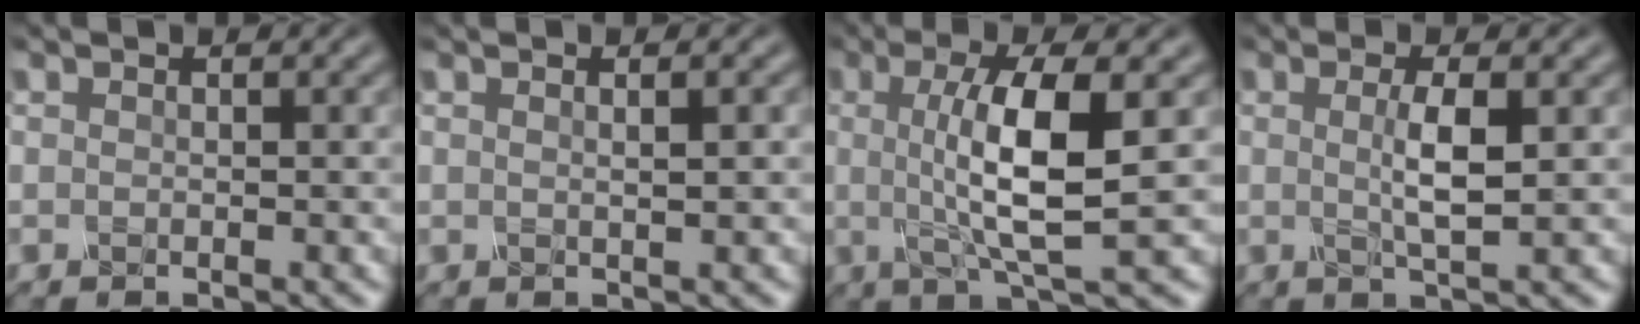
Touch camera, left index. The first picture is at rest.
{"total": 2.6, "force": [0.8, 1.0, 2.3], "torque": [-0.013, 0.007, -0.013]}
{"total": 7.5, "force": [0.3, 1.8, 7.3], "torque": [-0.119, -0.001, 0.003]}
{"total": 3.1, "force": [0.1, 0.6, 3.0], "torque": [-0.057, -0.001, 0.001]}